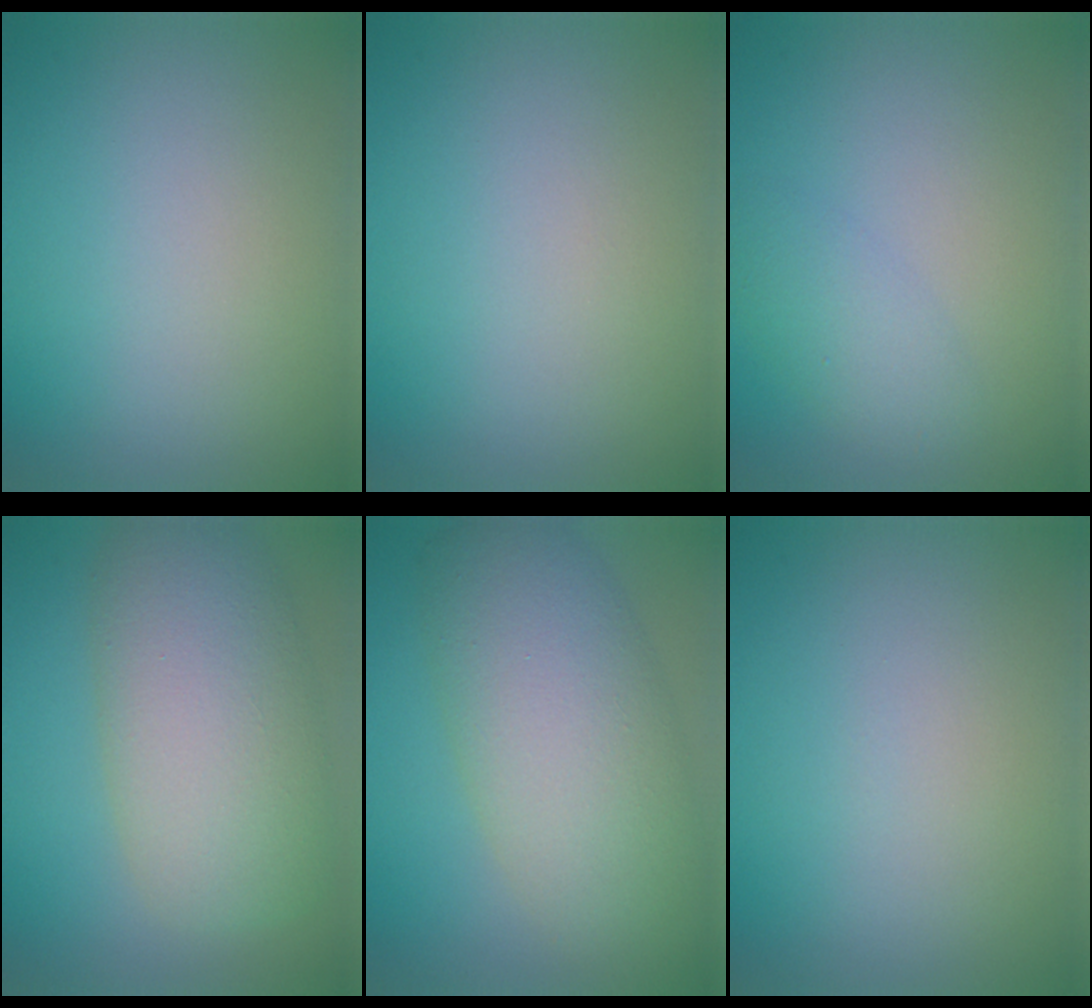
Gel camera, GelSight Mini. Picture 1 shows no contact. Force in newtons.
{"total": 0.0}
{"total": 2.1, "press": 2.1, "slide": 0.1}
{"total": 8.9, "press": 8.8, "slide": 0.7}
{"total": 9.1, "press": 9.1, "slide": 0.4}
{"total": 0.0}